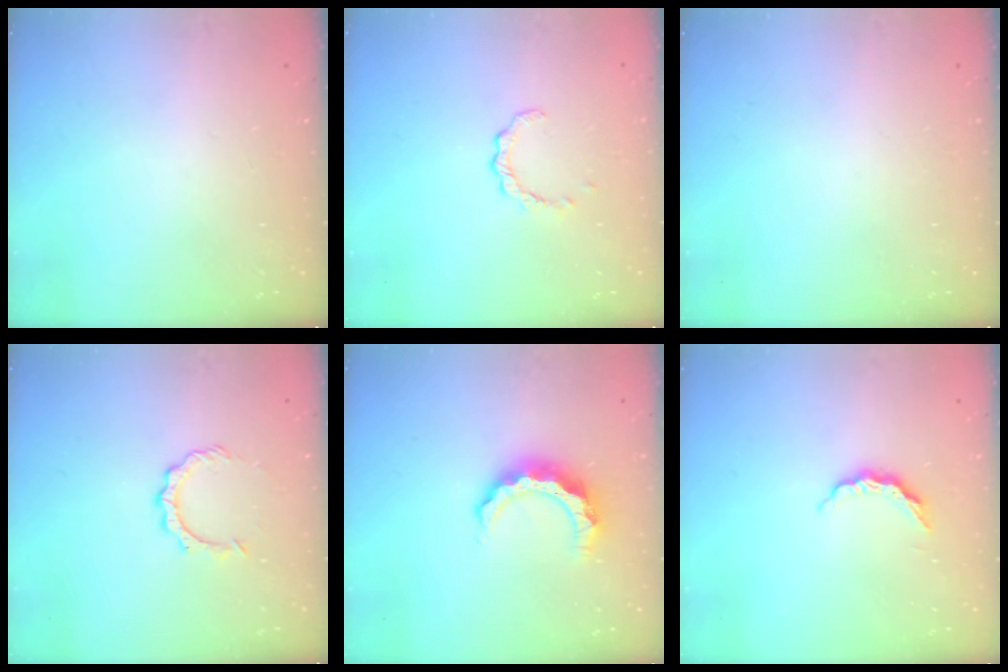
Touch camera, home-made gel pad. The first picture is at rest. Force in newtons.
{"total": 2.9, "press": 2.9, "slide": 0.3}
{"total": 0.0}
{"total": 4.8, "press": 4.8, "slide": 0.4}
{"total": 8.9, "press": 8.9, "slide": 0.4}
{"total": 5.8, "press": 5.8, "slide": 0.6}